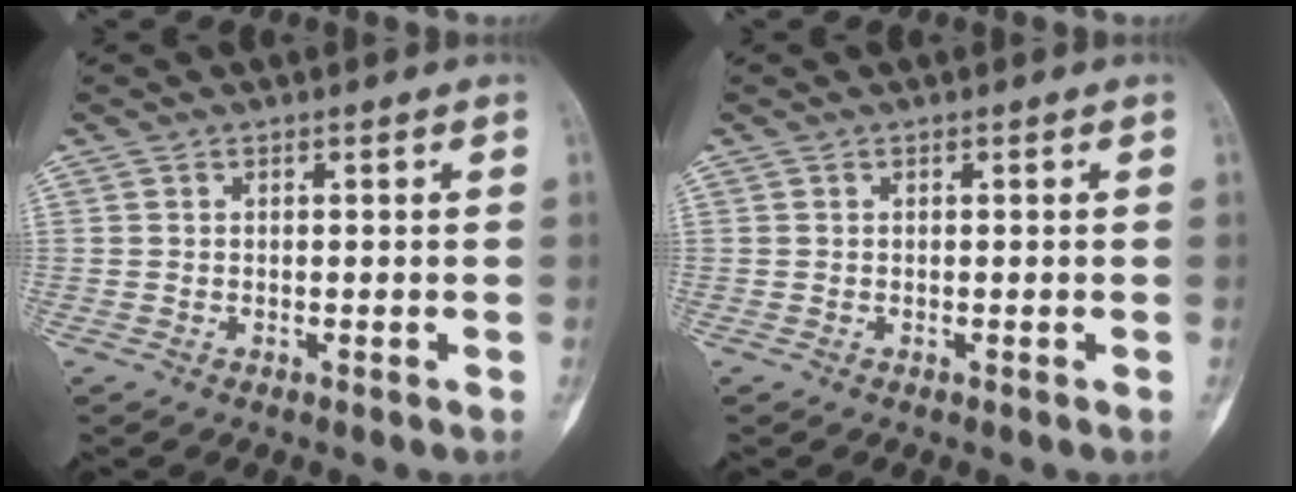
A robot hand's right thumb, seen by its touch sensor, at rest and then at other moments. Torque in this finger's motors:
{"motor_torque": [0.01, 0.00, 0.00, 0.00, 0.00]}